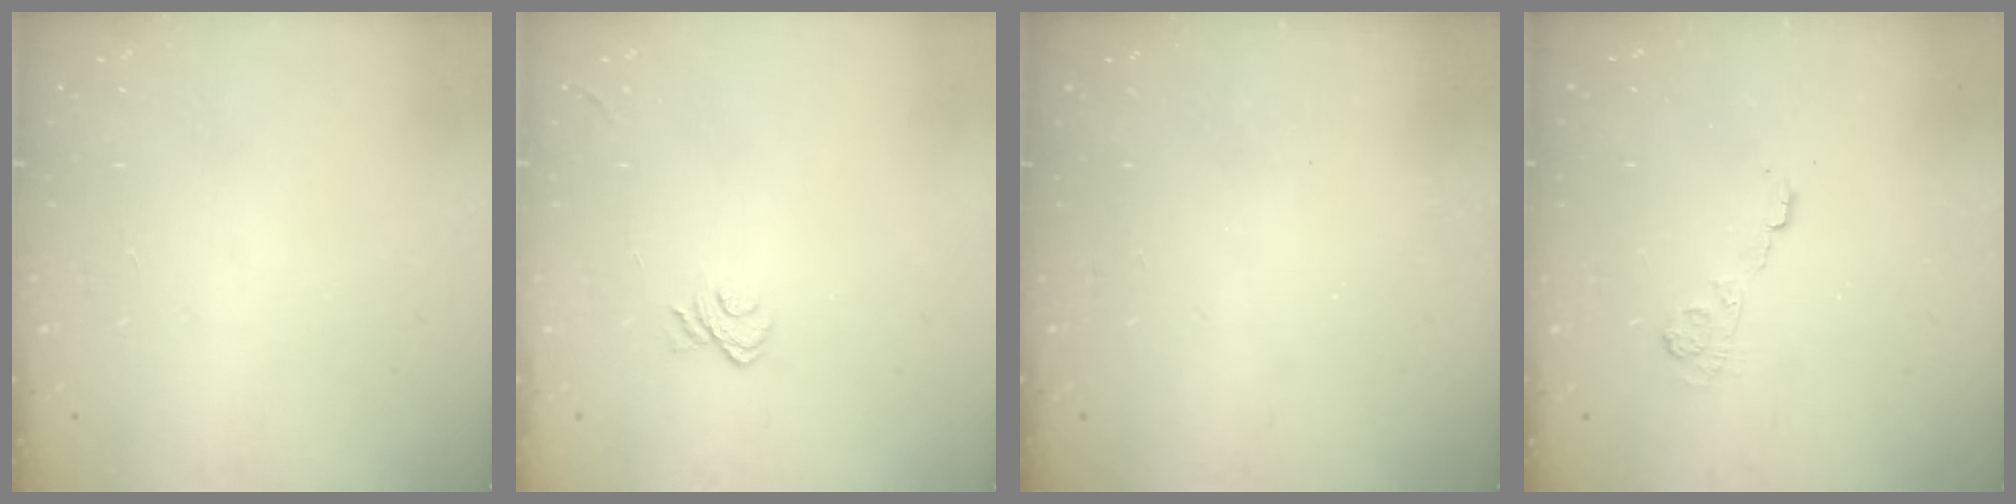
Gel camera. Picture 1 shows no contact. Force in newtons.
{"total": 6.1, "press": 6.1, "slide": 1.0}
{"total": 2.4, "press": 2.3, "slide": 0.8}
{"total": 4.1, "press": 4.1, "slide": 0.7}